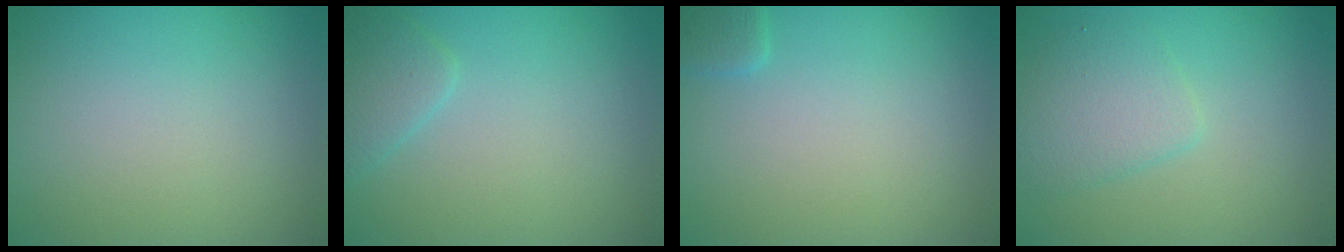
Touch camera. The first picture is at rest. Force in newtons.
{"total": 2.2, "press": 2.2, "slide": 0.1}
{"total": 1.5, "press": 1.5, "slide": 0.1}
{"total": 2.7, "press": 2.7, "slide": 0.2}